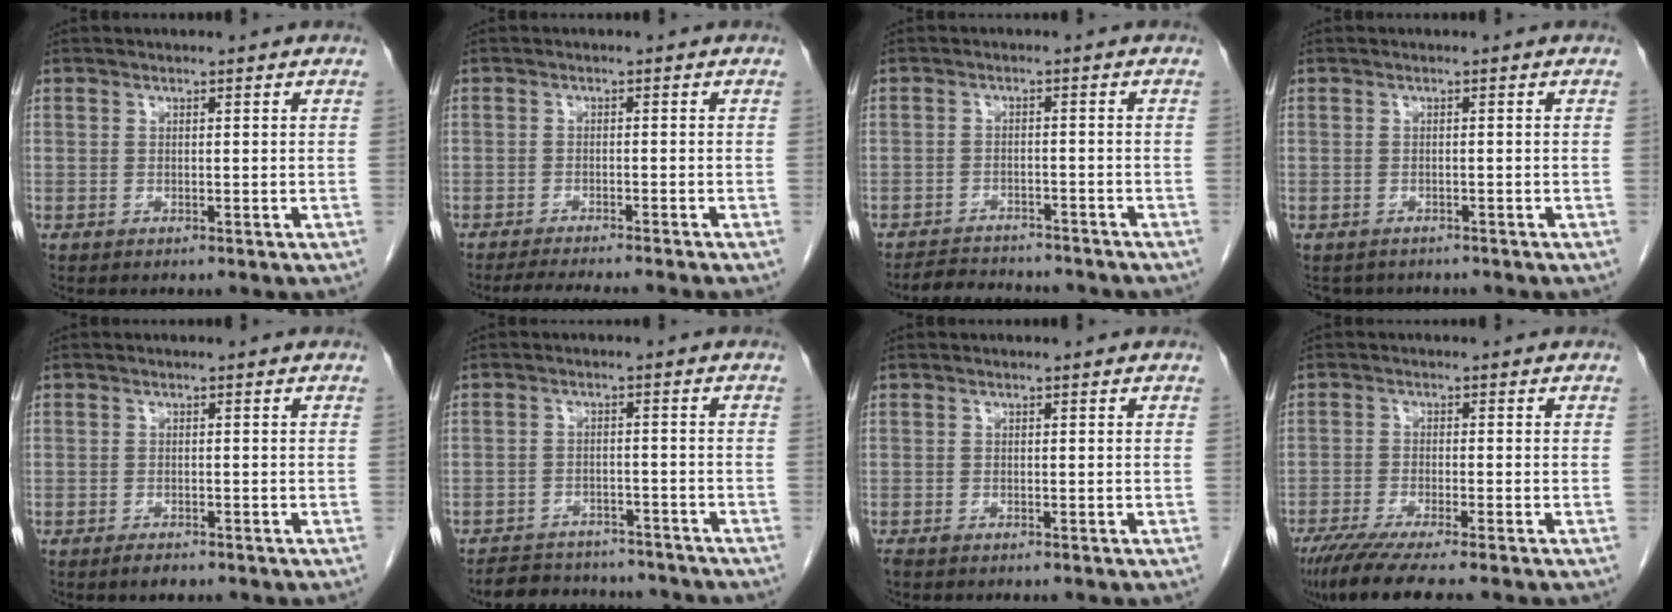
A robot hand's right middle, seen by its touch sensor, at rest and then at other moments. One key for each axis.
{"total": 7.4, "fx": -6.5, "fy": -0.8, "fz": 3.5, "tx": -0.033, "ty": -0.016, "tz": -0.099}
{"total": 7.8, "fx": -7.3, "fy": 1.7, "fz": 2.0, "tx": -0.032, "ty": 0.000, "tz": -0.103}
{"total": 2.6, "fx": -2.3, "fy": 1.2, "fz": 0.1, "tx": -0.004, "ty": 0.000, "tz": -0.032}
{"total": 1.6, "fx": -1.2, "fy": 0.5, "fz": 0.9, "tx": -0.017, "ty": -0.002, "tz": -0.016}
{"total": 10.8, "fx": -10.0, "fy": 3.5, "fz": 2.3, "tx": -0.034, "ty": 0.012, "tz": -0.130}
{"total": 0.6, "fx": -0.5, "fy": 0.2, "fz": 0.3, "tx": -0.011, "ty": -0.003, "tz": -0.010}
{"total": 8.4, "fx": -6.6, "fy": -0.1, "fz": 5.1, "tx": -0.081, "ty": -0.024, "tz": -0.111}